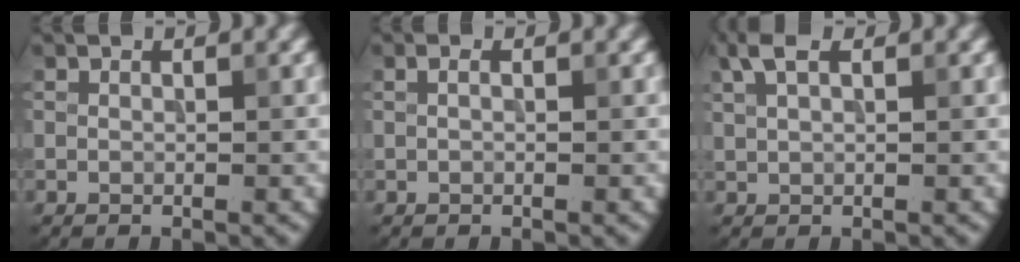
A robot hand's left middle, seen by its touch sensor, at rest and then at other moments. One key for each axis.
{"total": 0.6, "fx": 0.1, "fy": 0.2, "fz": 0.5, "tx": -0.013, "ty": -0.001, "tz": 0.000}
{"total": 2.6, "fx": 1.5, "fy": 1.2, "fz": 1.8, "tx": -0.042, "ty": 0.008, "tz": 0.030}